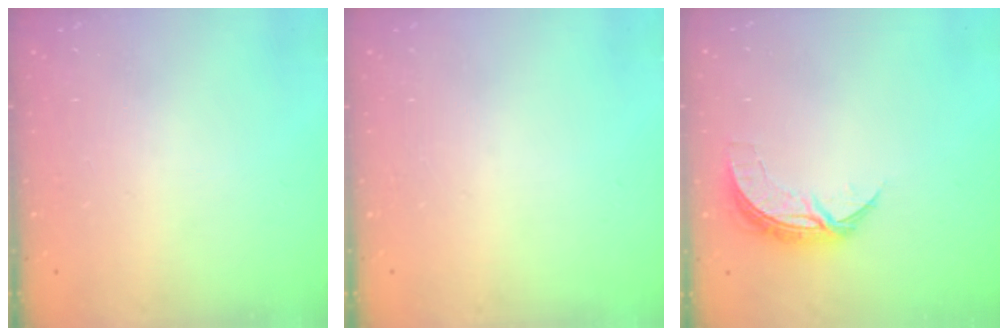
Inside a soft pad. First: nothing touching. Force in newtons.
{"total": 0.0}
{"total": 7.2, "press": 7.2, "slide": 0.4}